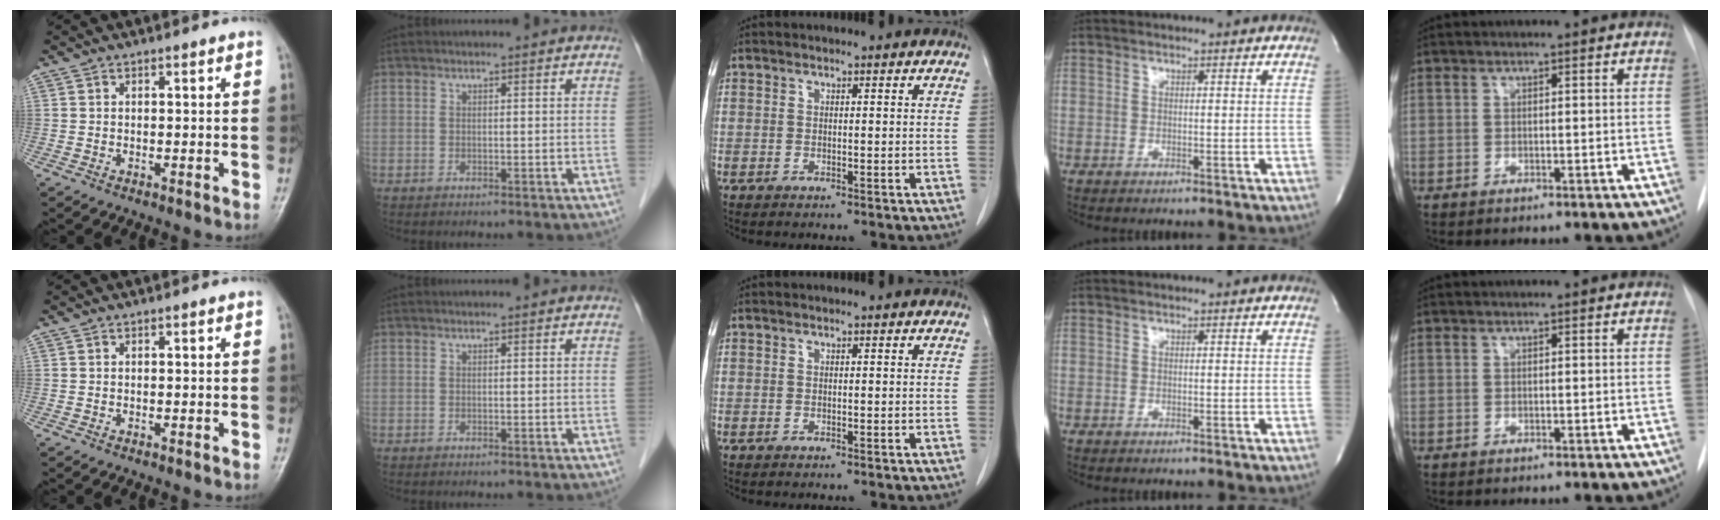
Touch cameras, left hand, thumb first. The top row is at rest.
{}